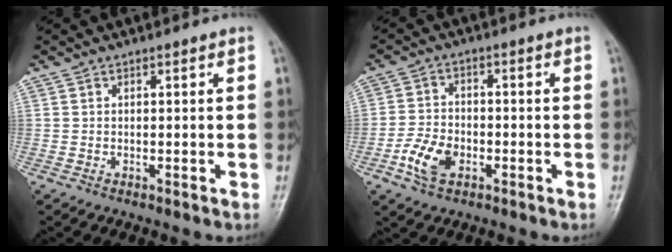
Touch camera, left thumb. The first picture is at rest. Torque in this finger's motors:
{"motor_torque": [-0.57, 0.71, 0.20, 0.20, 0.06]}